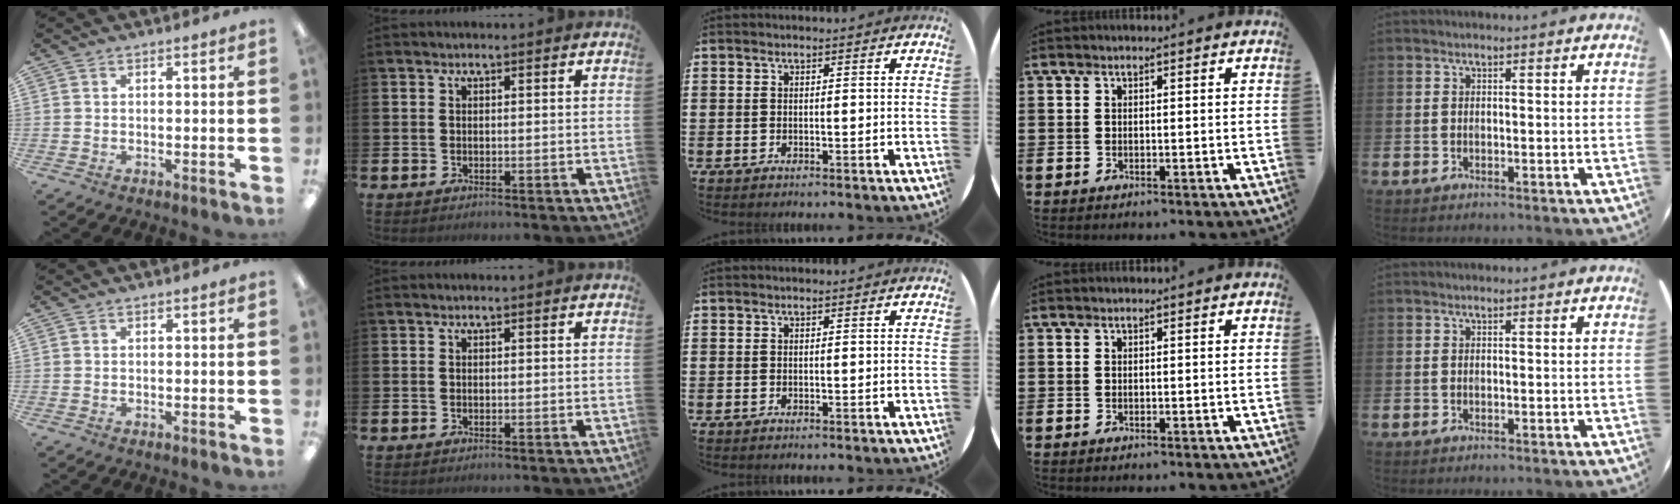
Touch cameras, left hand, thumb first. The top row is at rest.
{}